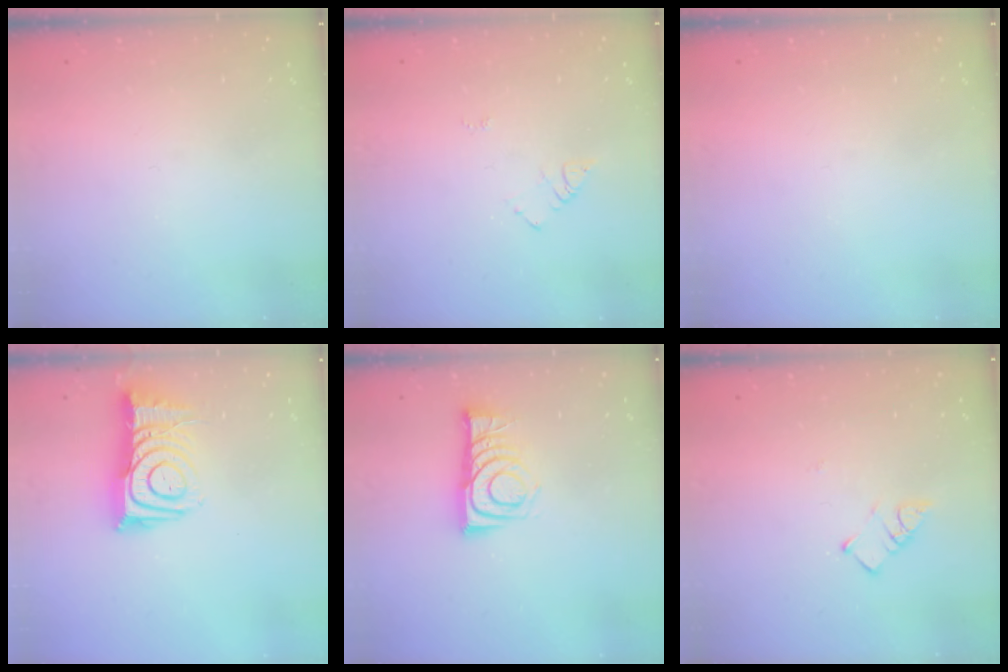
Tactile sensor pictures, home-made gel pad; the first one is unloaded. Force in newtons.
{"total": 5.4, "press": 5.4, "slide": 0.5}
{"total": 0.0}
{"total": 12.6, "press": 12.5, "slide": 1.0}
{"total": 8.2, "press": 8.2, "slide": 0.9}
{"total": 3.7, "press": 3.7, "slide": 0.2}